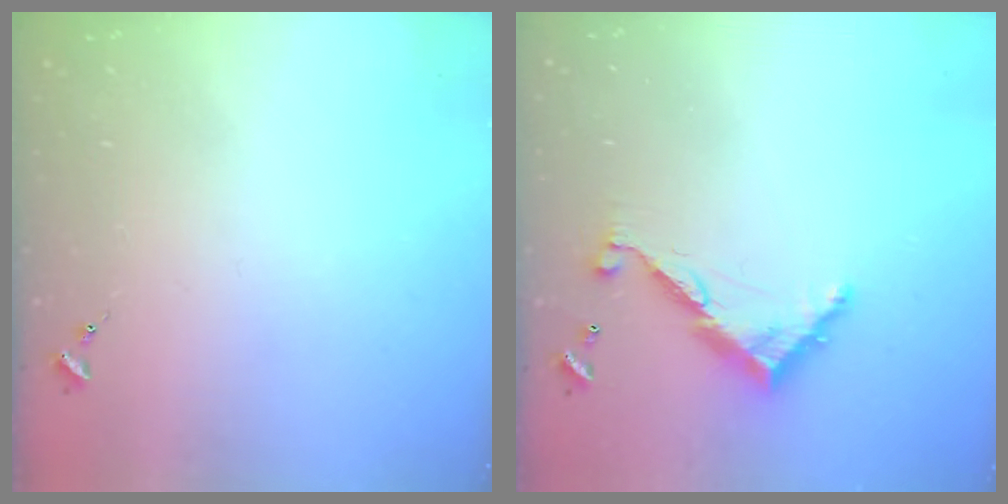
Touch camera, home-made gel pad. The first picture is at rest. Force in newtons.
{"total": 9.2, "press": 9.2, "slide": 0.6}